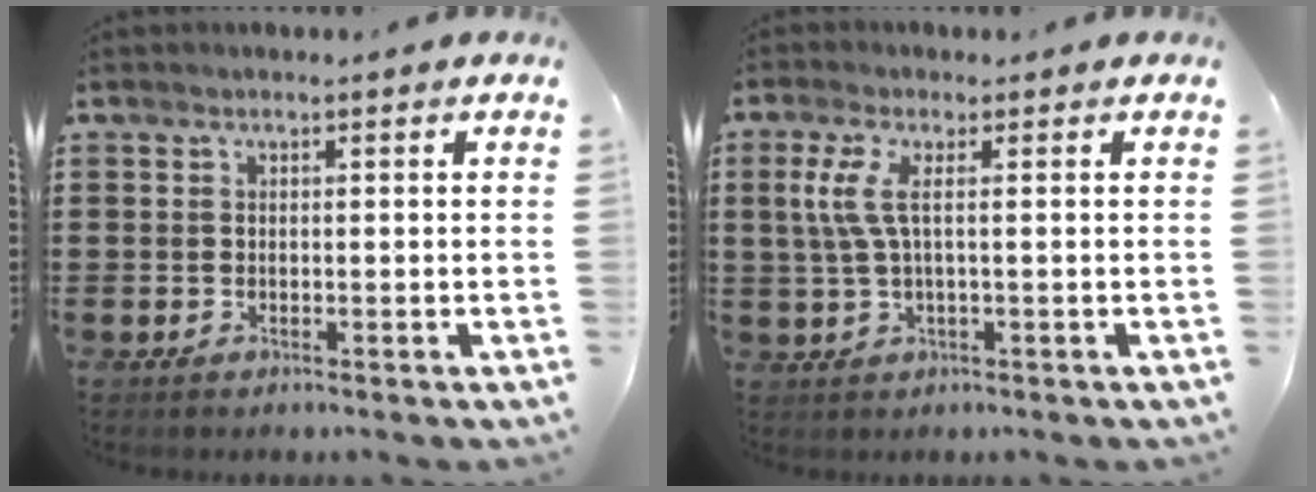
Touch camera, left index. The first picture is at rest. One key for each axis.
{"total": 4.4, "fx": 0.6, "fy": 0.7, "fz": 4.3, "tx": -0.107, "ty": -0.011, "tz": 0.003}